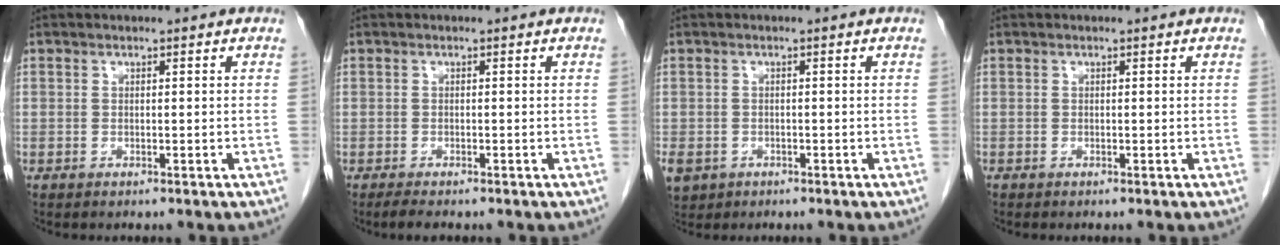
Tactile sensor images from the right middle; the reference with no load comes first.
{"total": 2.1, "force": [-1.7, 0.5, 1.0], "torque": [-0.025, -0.006, -0.026]}
{"total": 8.0, "force": [-3.7, 6.5, 2.8], "torque": [-0.081, -0.004, -0.052]}
{"total": 0.0}